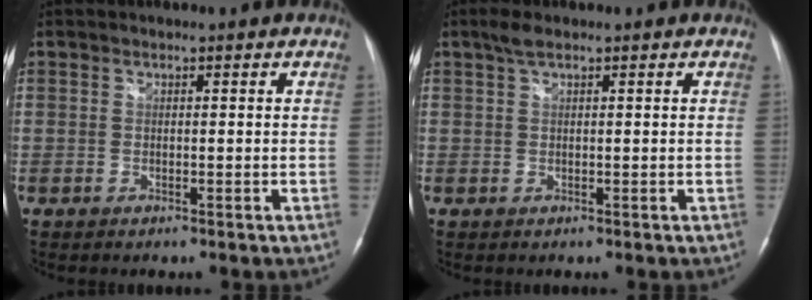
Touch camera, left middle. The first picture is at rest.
{"total": 1.9, "force": [1.4, 0.3, 1.3], "torque": [-0.036, 0.010, 0.028]}